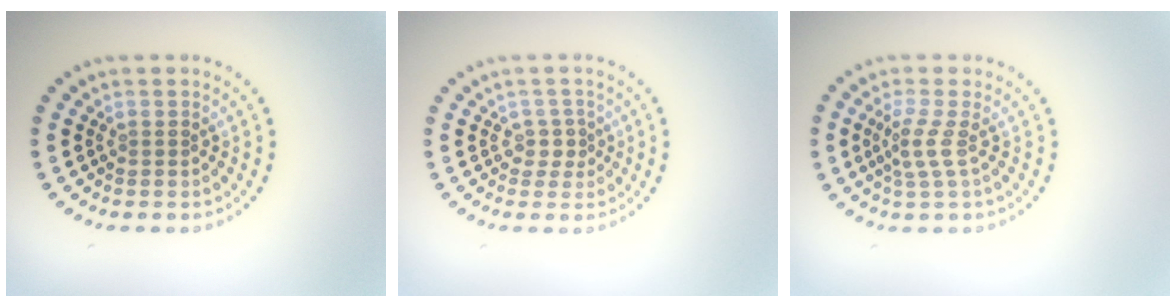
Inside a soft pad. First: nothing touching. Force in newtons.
{"total": 1.6, "press": 1.3, "slide": 0.9}
{"total": 2.1, "press": 1.5, "slide": 1.5}